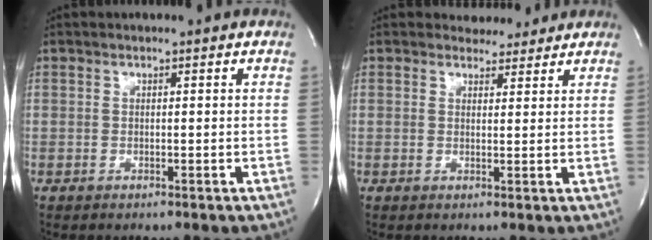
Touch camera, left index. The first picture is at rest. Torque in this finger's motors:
{"motor_torque": [0.36, -0.52, 0.04, -0.02]}